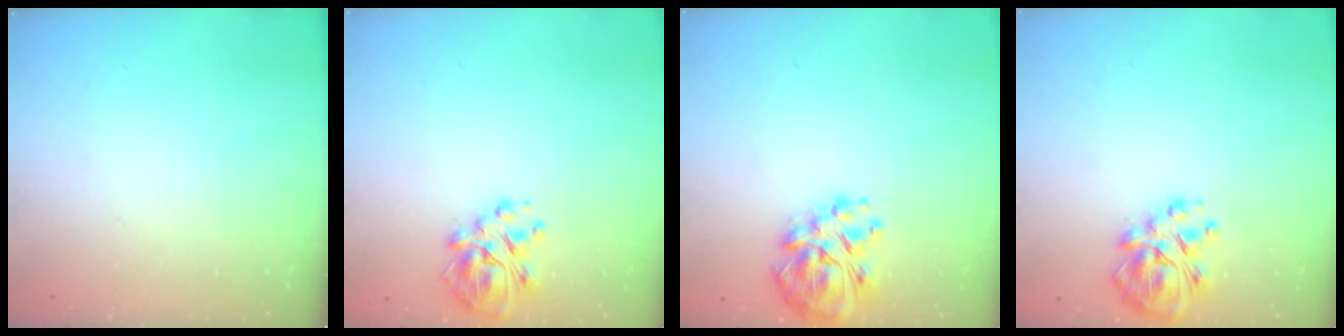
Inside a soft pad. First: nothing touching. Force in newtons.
{"total": 9.6, "press": 9.0, "slide": 3.1}
{"total": 13.6, "press": 13.0, "slide": 4.1}
{"total": 11.3, "press": 10.8, "slide": 3.5}